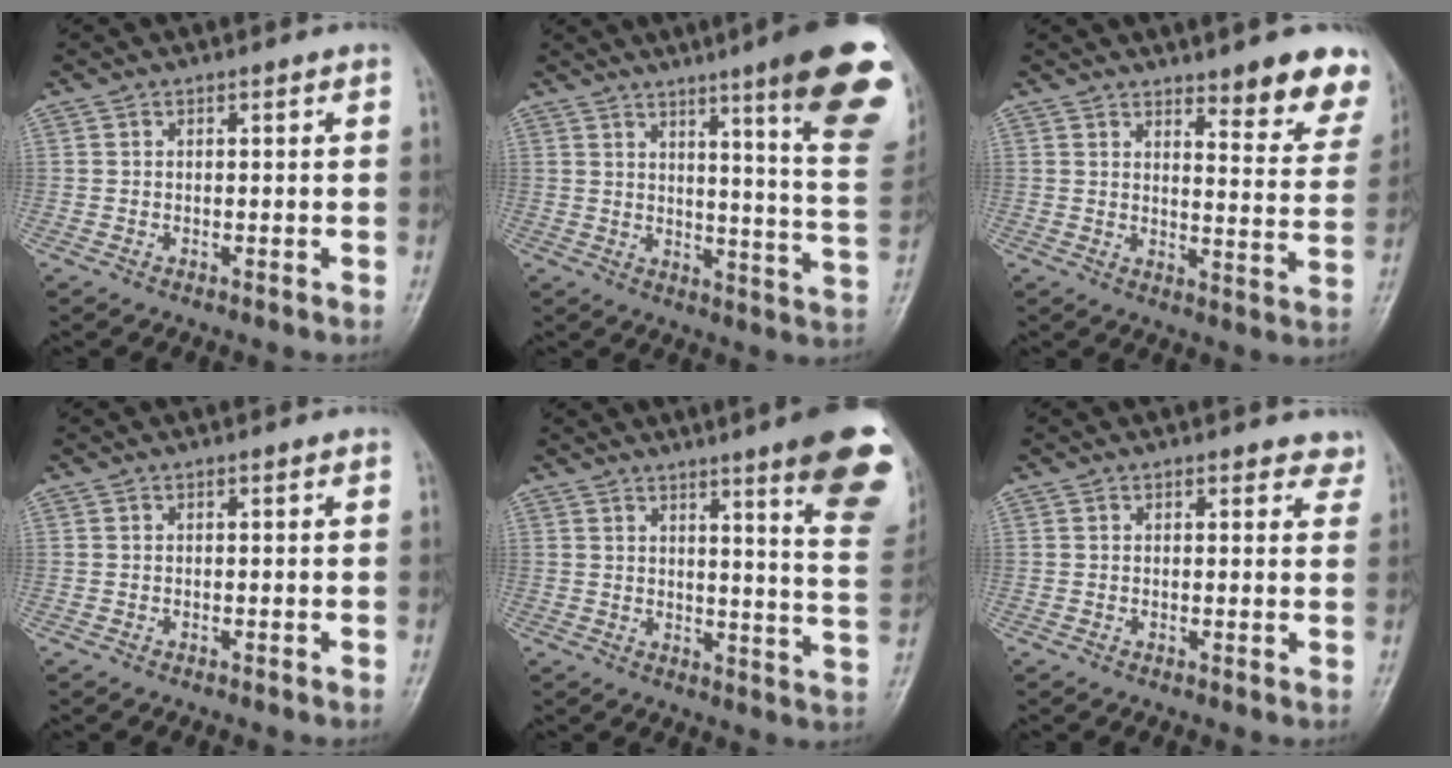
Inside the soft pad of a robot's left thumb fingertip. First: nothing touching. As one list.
[{"total": 21.4, "force": [11.9, 2.3, 17.7], "torque": [-0.203, -0.059, 0.146]}, {"total": 11.2, "force": [8.7, 3.0, 6.5], "torque": [-0.040, -0.057, 0.098]}, {"total": 0.0}, {"total": 18.1, "force": [10.7, 1.9, 14.5], "torque": [-0.152, -0.058, 0.122]}, {"total": 3.5, "force": [3.1, 1.5, 0.8], "torque": [0.023, -0.013, 0.020]}]